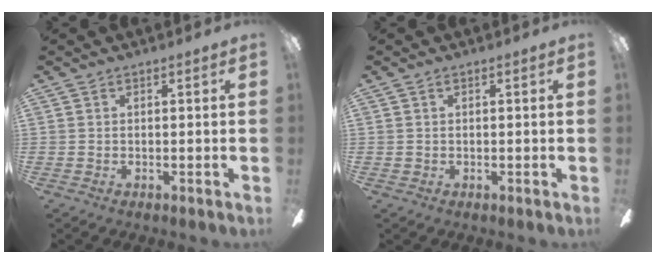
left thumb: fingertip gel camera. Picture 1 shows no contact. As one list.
[{"total": 0.6, "force": [0.2, 0.6, 0.3], "torque": [-0.006, 0.005, 0.003]}]